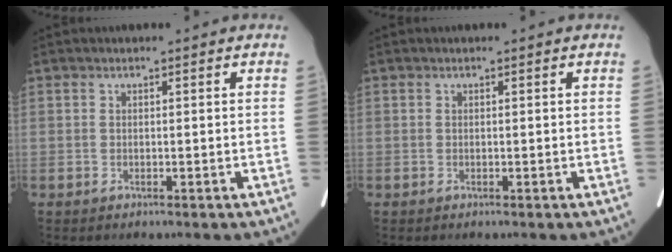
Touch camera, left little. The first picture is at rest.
{"total": 0.0}